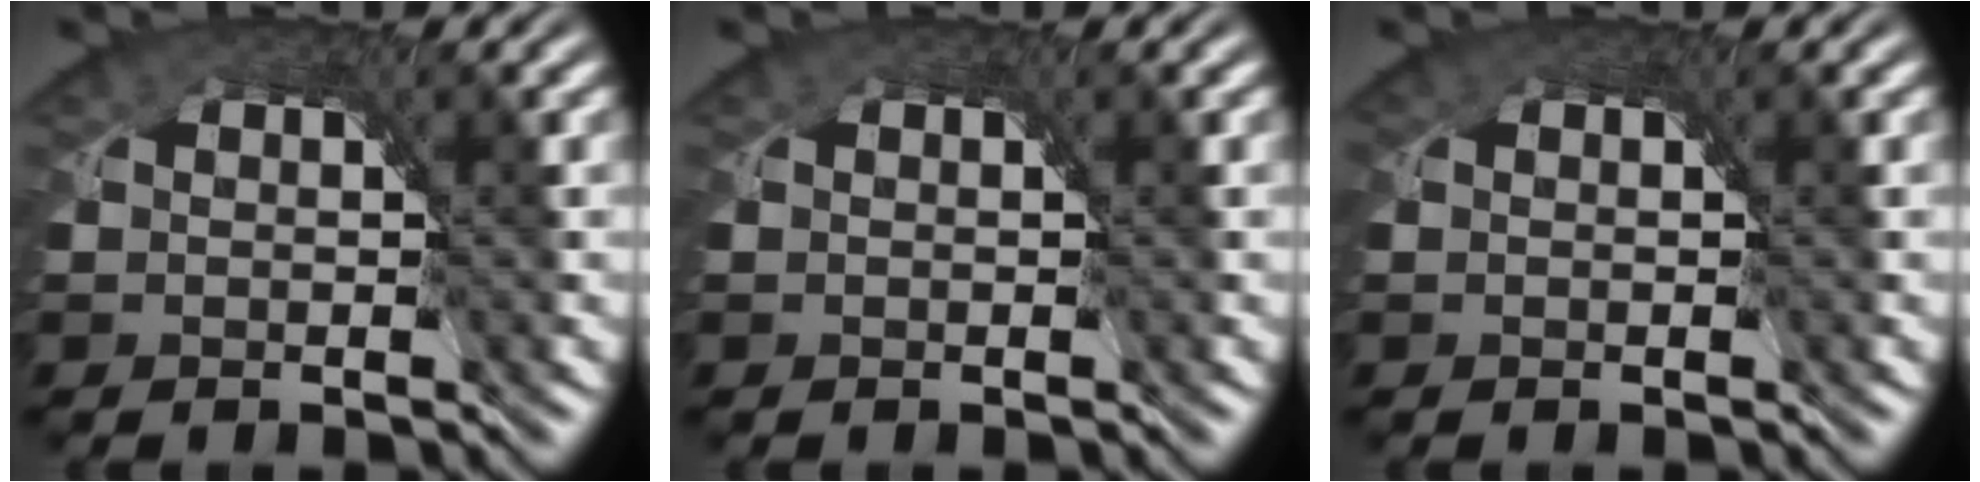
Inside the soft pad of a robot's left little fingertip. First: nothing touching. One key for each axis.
{"total": 0.0}
{"total": 0.0}